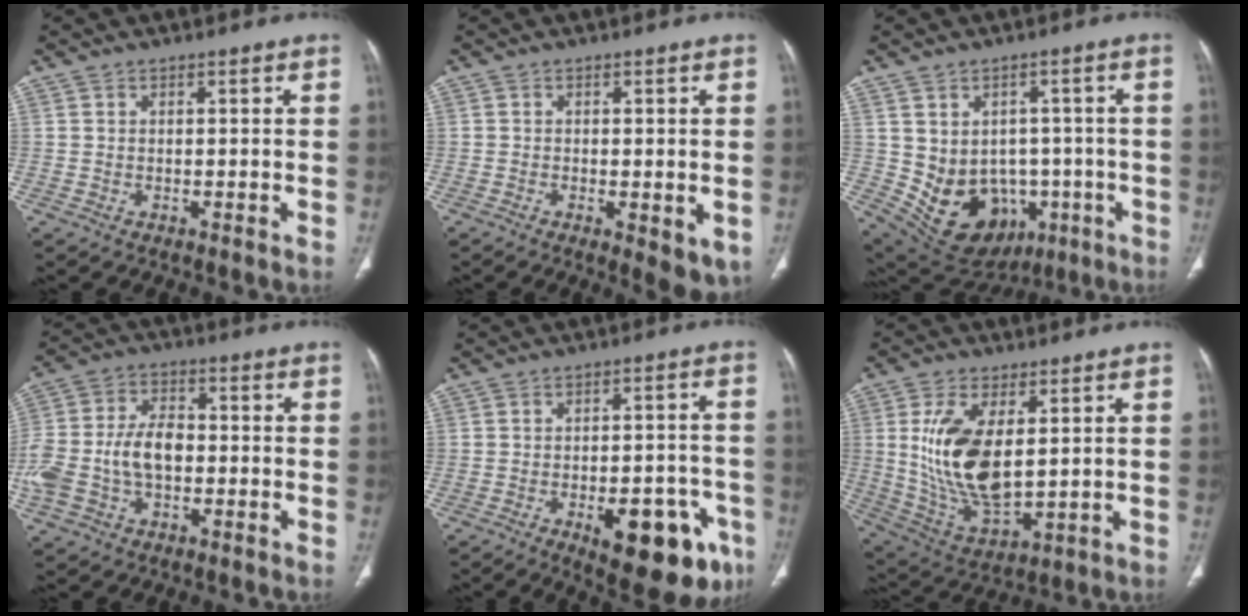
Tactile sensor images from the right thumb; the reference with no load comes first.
{"total": 6.1, "force": [-1.7, 2.2, 5.4], "torque": [-0.072, -0.015, -0.021]}
{"total": 15.2, "force": [-3.4, 12.3, 8.2], "torque": [-0.106, 0.022, -0.015]}
{"total": 13.8, "force": [-2.3, 8.9, 10.4], "torque": [-0.226, 0.033, -0.043]}
{"total": 17.4, "force": [-7.8, 7.3, 13.7], "torque": [-0.123, 0.032, -0.088]}
{"total": 16.1, "force": [2.7, 8.1, 13.7], "torque": [-0.261, -0.022, 0.067]}